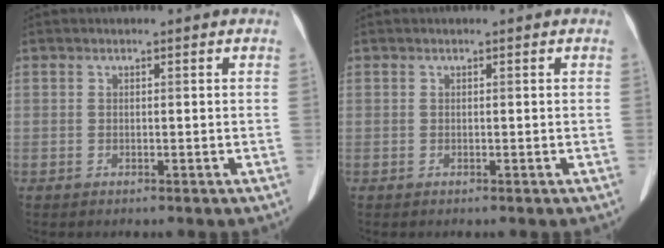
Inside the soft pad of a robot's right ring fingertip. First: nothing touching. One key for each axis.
{"total": 0.0}